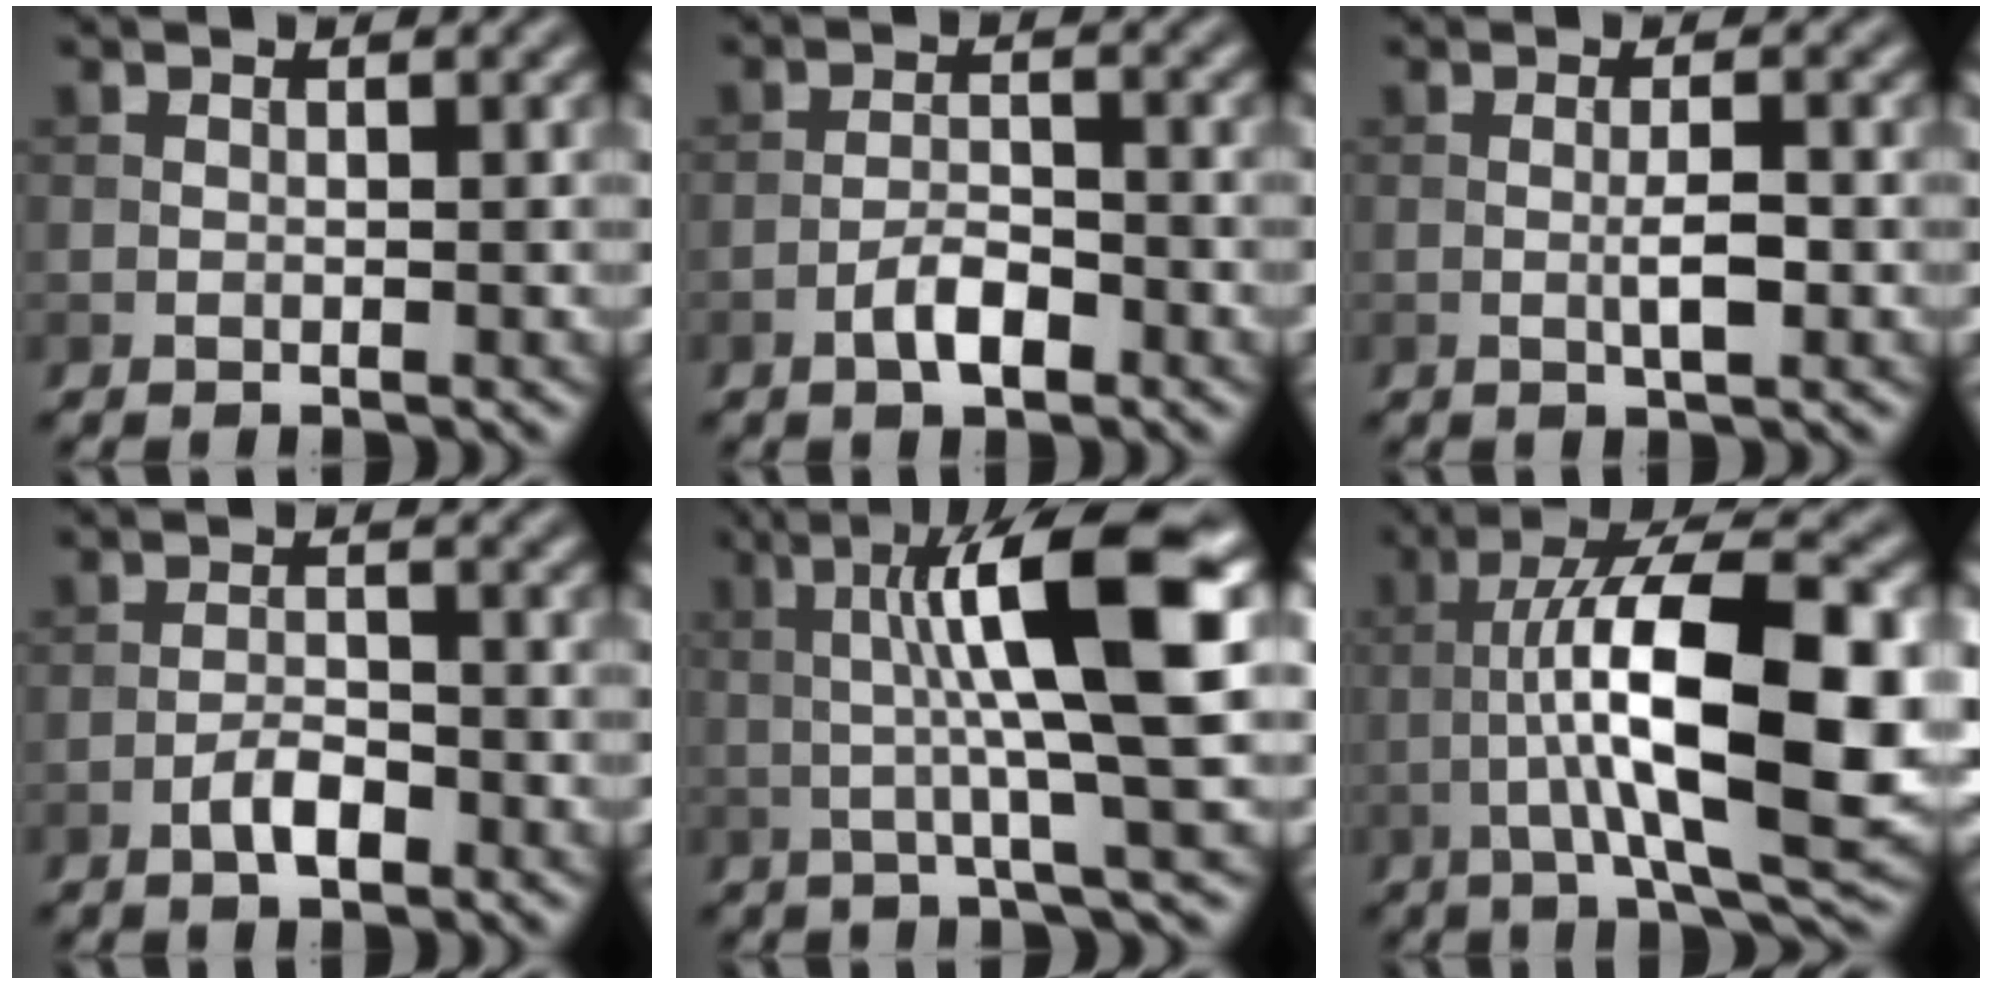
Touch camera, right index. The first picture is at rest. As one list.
[{"total": 2.7, "force": [-1.6, 1.0, 2.0], "torque": [-0.034, 0.006, -0.031]}, {"total": 2.2, "force": [-0.4, 0.3, 2.2], "torque": [-0.040, 0.000, -0.009]}, {"total": 2.4, "force": [-1.4, 0.8, 1.7], "torque": [-0.030, 0.005, -0.028]}, {"total": 10.2, "force": [1.3, 1.3, 10.1], "torque": [-0.144, 0.010, 0.022]}, {"total": 12.7, "force": [-1.4, 3.2, 12.2], "torque": [-0.191, 0.015, -0.025]}]